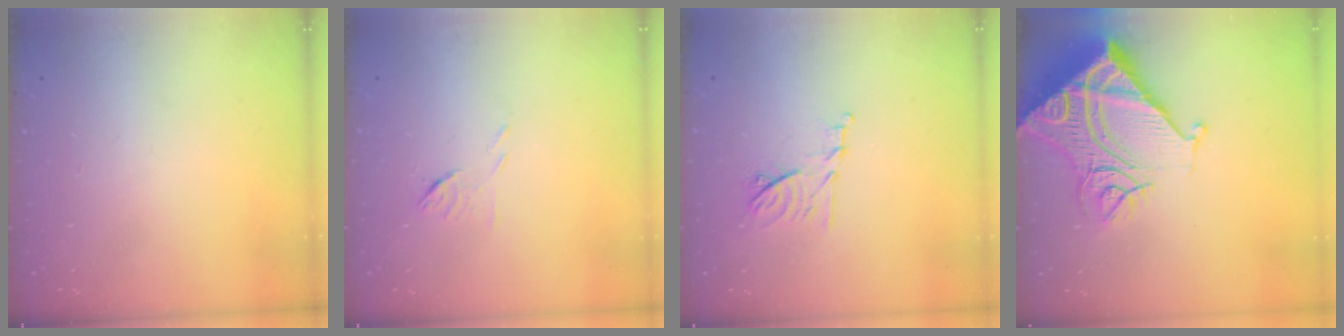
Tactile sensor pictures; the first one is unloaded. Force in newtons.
{"total": 6.0, "press": 6.0, "slide": 0.7}
{"total": 10.5, "press": 10.5, "slide": 0.3}
{"total": 23.6, "press": 23.4, "slide": 3.0}